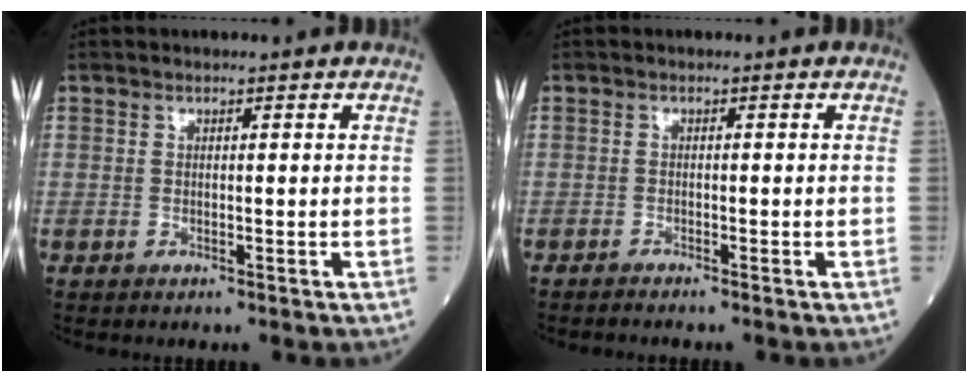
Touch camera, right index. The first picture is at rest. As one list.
[{"total": 1.0, "force": [-1.0, -0.2, 0.1], "torque": [-0.004, -0.002, -0.018]}]